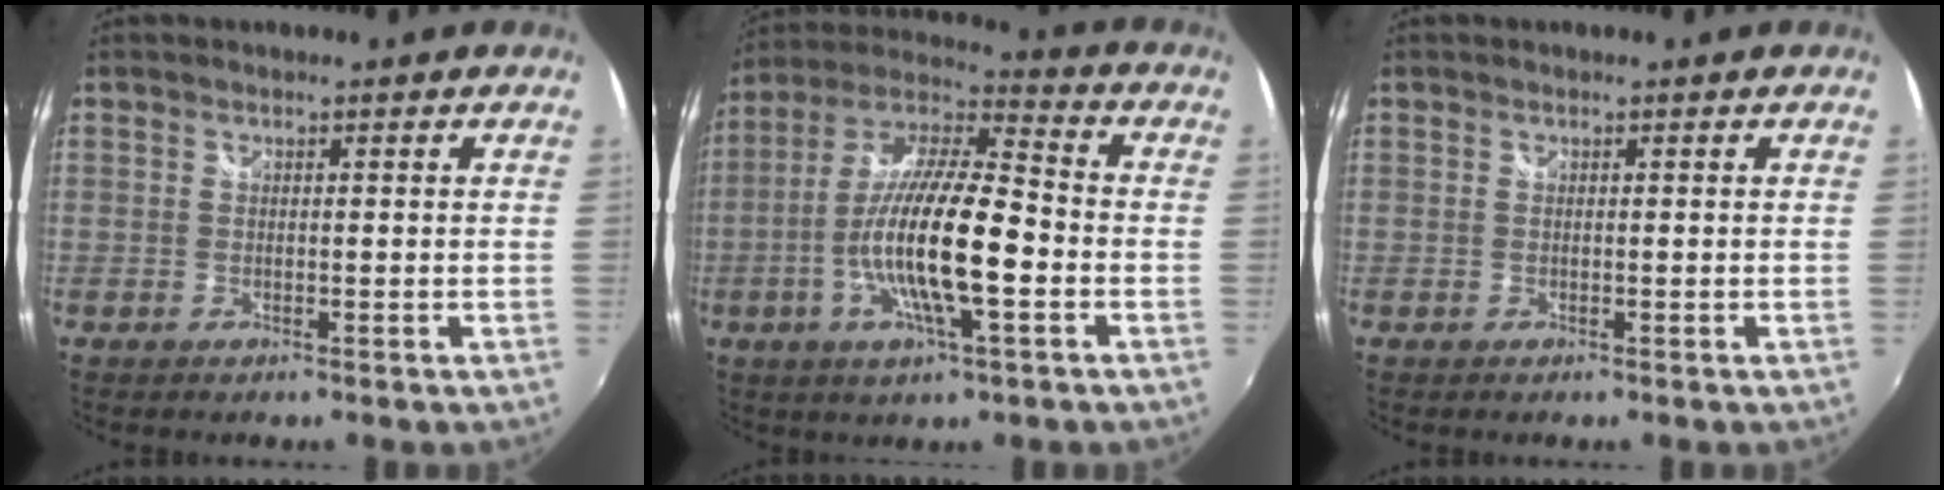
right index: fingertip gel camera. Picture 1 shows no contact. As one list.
[{"total": 17.2, "force": [-4.2, 3.6, 16.3], "torque": [-0.310, -0.008, -0.084]}, {"total": 0.0}]